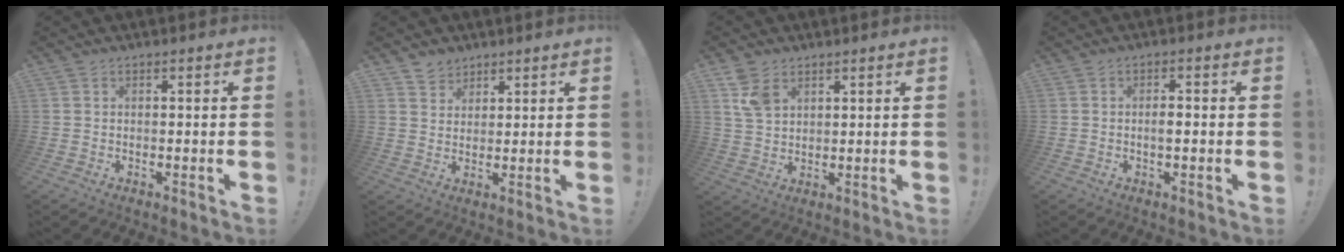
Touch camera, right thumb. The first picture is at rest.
{"total": 4.2, "force": [3.3, 2.6, 0.0], "torque": [0.006, -0.024, 0.062]}
{"total": 6.4, "force": [3.6, 4.1, 3.4], "torque": [-0.062, -0.010, 0.073]}
{"total": 2.1, "force": [-0.4, 0.7, 1.9], "torque": [-0.034, 0.004, -0.009]}